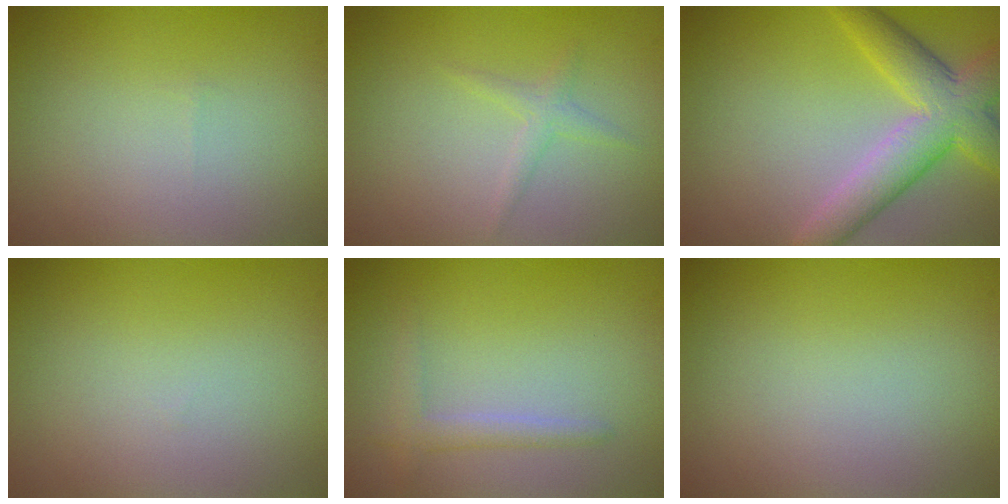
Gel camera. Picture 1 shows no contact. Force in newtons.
{"total": 1.2, "press": 1.2, "slide": 0.1}
{"total": 6.3, "press": 6.3, "slide": 0.4}
{"total": 0.0}
{"total": 1.6, "press": 1.6, "slide": 0.1}
{"total": 0.0}